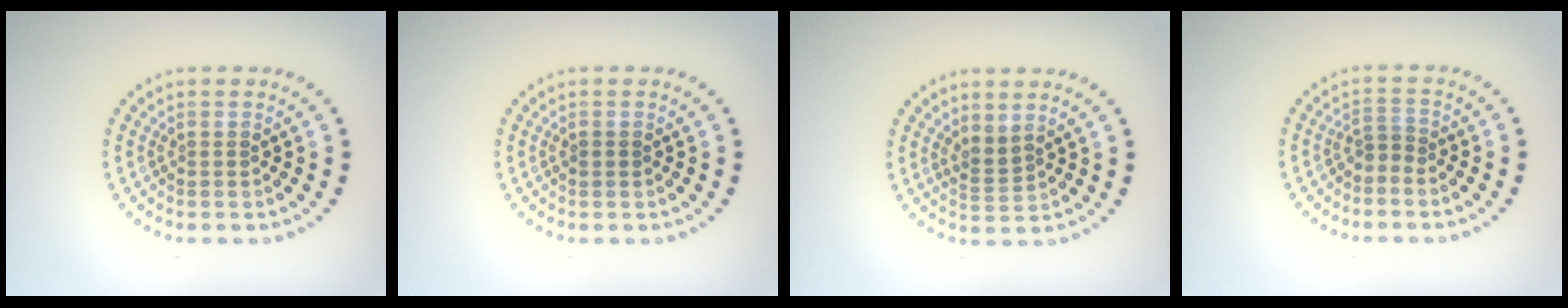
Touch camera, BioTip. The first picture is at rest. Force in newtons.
{"total": 0.7, "press": 0.7, "slide": 0.2}
{"total": 1.7, "press": 1.2, "slide": 1.2}
{"total": 1.4, "press": 0.9, "slide": 1.1}